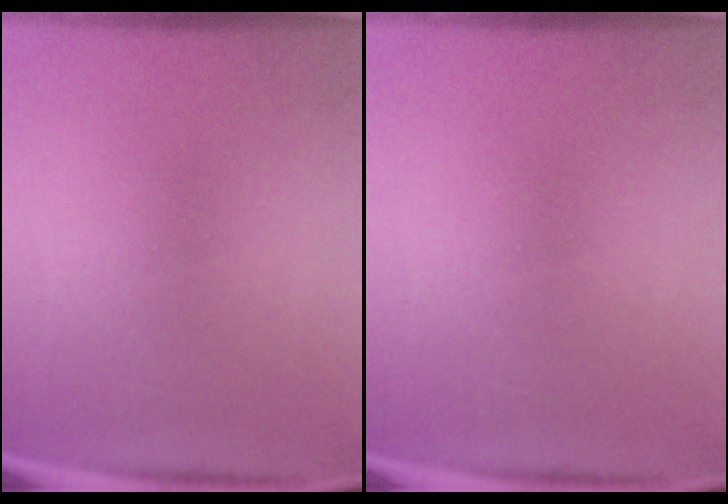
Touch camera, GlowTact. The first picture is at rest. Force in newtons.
{"total": 0.0}